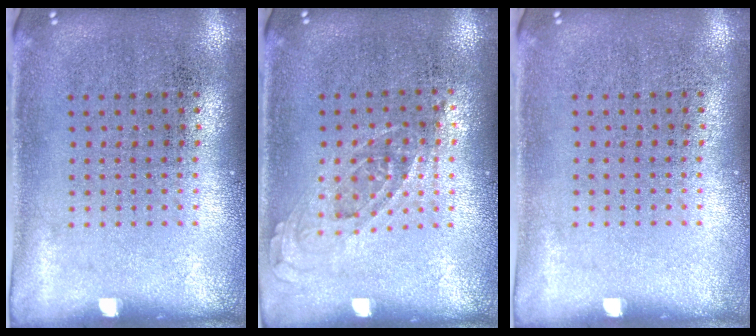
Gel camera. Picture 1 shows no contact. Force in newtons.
{"total": 0.7, "press": 0.7, "slide": 0.3}
{"total": 0.0}